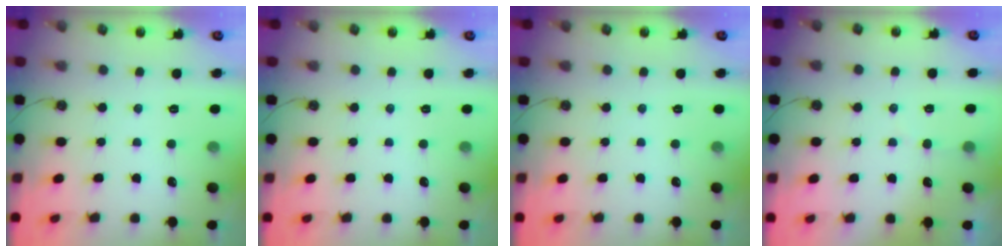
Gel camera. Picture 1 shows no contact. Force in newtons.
{"total": 0.0}
{"total": 0.0}
{"total": 2.6, "press": 2.6, "slide": 0.3}